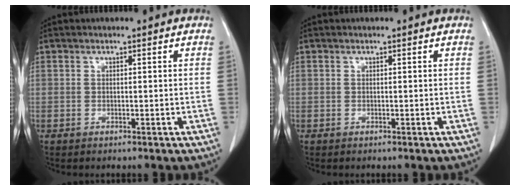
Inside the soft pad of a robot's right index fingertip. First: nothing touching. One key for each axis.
{"total": 0.0}